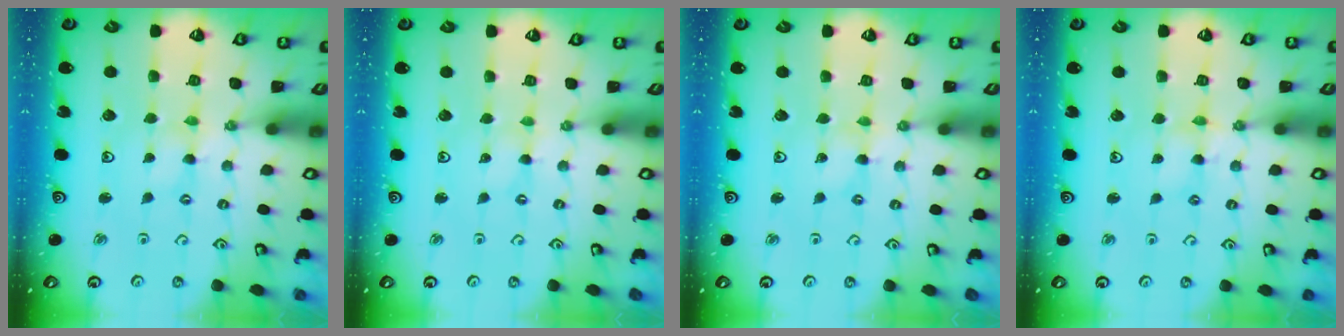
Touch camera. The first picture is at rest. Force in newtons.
{"total": 0.0}
{"total": 0.0}
{"total": 3.0, "press": 2.9, "slide": 0.3}